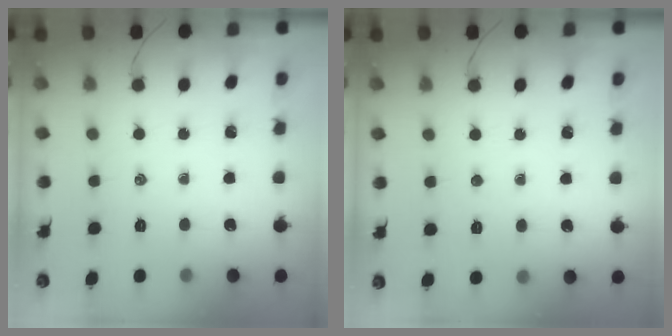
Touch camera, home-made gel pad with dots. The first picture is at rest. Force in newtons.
{"total": 1.9, "press": 1.8, "slide": 0.6}